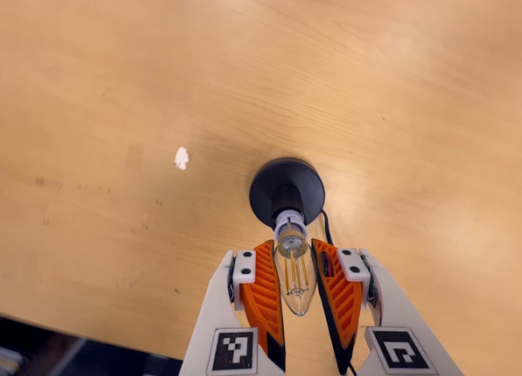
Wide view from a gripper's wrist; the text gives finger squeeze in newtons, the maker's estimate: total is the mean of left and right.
{"total": 13.7, "left": 13.4, "right": 13.9}